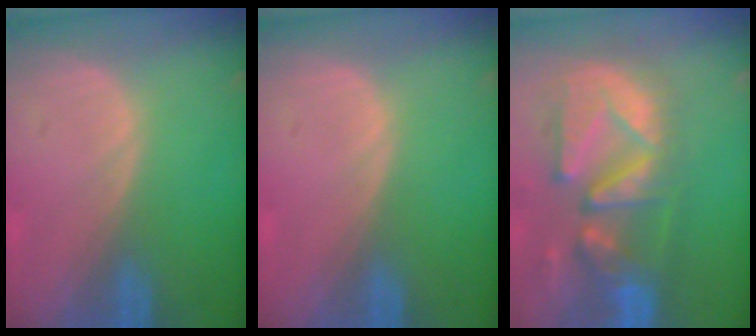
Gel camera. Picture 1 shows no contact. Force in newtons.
{"total": 0.0}
{"total": 12.7, "press": 11.2, "slide": 6.1}